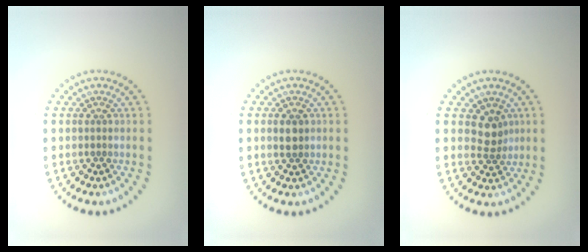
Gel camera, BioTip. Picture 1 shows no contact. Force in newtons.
{"total": 1.6, "press": 1.5, "slide": 0.3}
{"total": 2.1, "press": 1.8, "slide": 1.1}